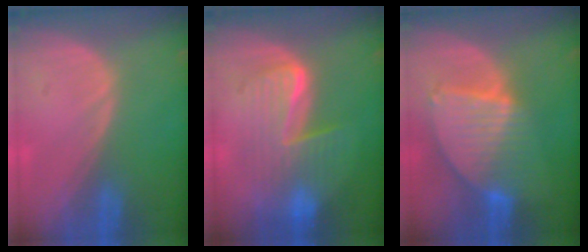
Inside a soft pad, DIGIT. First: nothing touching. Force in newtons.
{"total": 7.6, "press": 7.6, "slide": 0.3}
{"total": 8.7, "press": 7.5, "slide": 4.3}